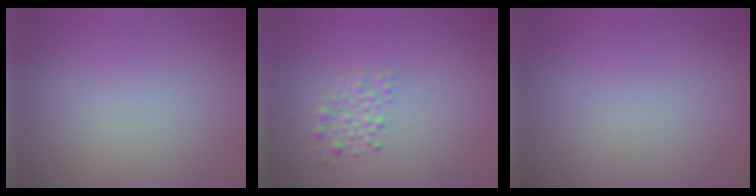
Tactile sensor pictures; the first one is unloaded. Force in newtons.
{"total": 1.7, "press": 1.7, "slide": 0.0}
{"total": 0.0}